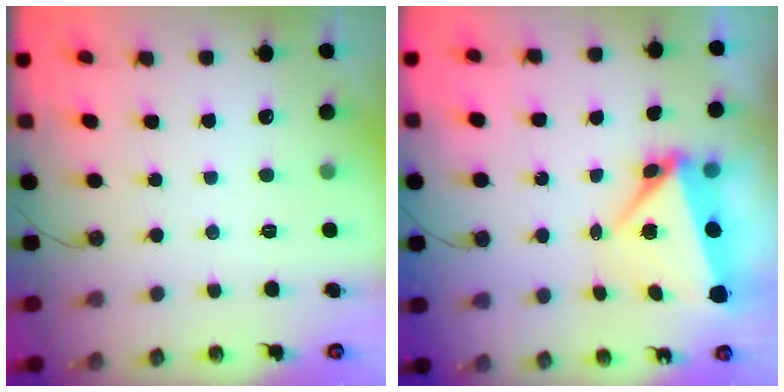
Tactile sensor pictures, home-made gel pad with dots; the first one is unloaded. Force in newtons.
{"total": 6.5, "press": 6.4, "slide": 1.1}